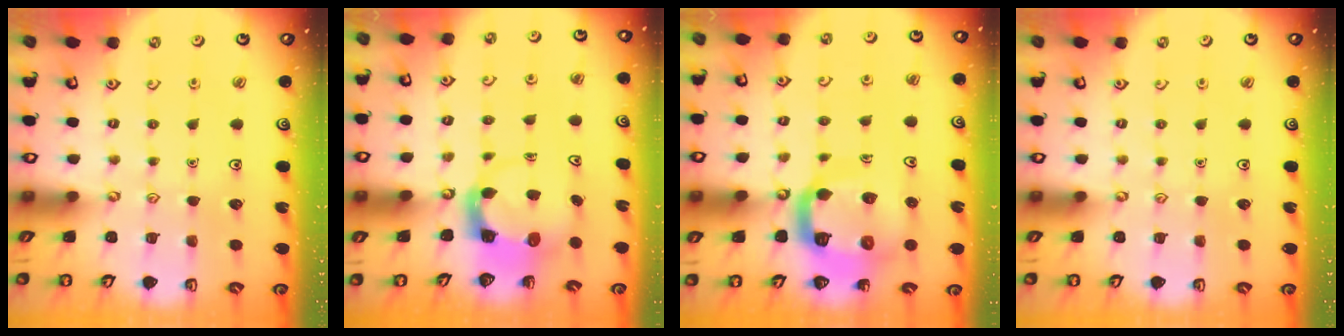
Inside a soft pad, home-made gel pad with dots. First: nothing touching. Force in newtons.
{"total": 3.6, "press": 3.6, "slide": 0.5}
{"total": 14.2, "press": 14.1, "slide": 1.7}
{"total": 0.0}